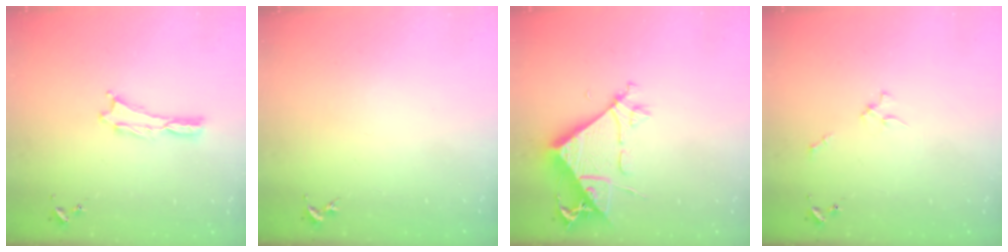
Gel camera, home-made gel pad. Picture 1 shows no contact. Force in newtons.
{"total": 0.0}
{"total": 8.2, "press": 8.1, "slide": 1.2}
{"total": 2.3, "press": 2.2, "slide": 0.3}